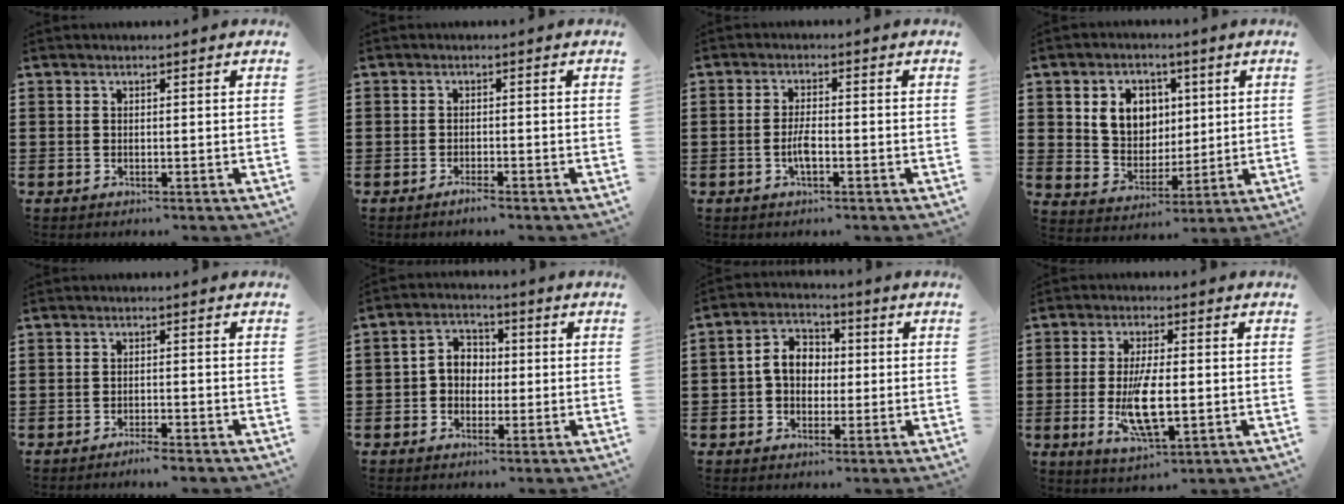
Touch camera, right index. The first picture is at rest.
{"total": 1.2, "force": [-1.1, 0.2, 0.4], "torque": [-0.010, -0.003, -0.021]}
{"total": 3.2, "force": [-1.0, 0.9, 2.9], "torque": [-0.060, 0.001, -0.021]}
{"total": 7.3, "force": [2.4, 6.2, 3.1], "torque": [-0.074, 0.014, 0.040]}
{"total": 1.7, "force": [-1.6, -0.1, 0.6], "torque": [-0.012, 0.001, -0.030]}
{"total": 4.2, "force": [-0.7, 3.6, 2.1], "torque": [-0.051, 0.013, -0.018]}
{"total": 5.8, "force": [-0.2, 4.6, 3.6], "torque": [-0.087, 0.012, -0.008]}
{"total": 9.4, "force": [-1.4, 3.4, 8.6], "torque": [-0.177, -0.014, -0.023]}